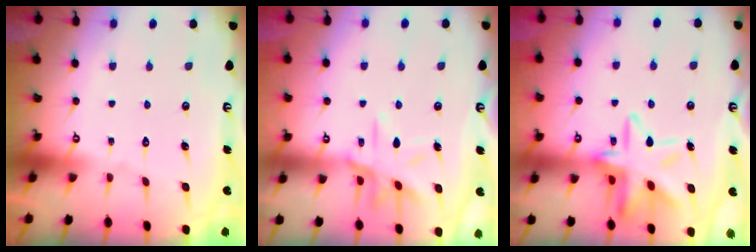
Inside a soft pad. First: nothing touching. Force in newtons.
{"total": 12.4, "press": 12.4, "slide": 0.9}
{"total": 15.6, "press": 15.6, "slide": 1.3}